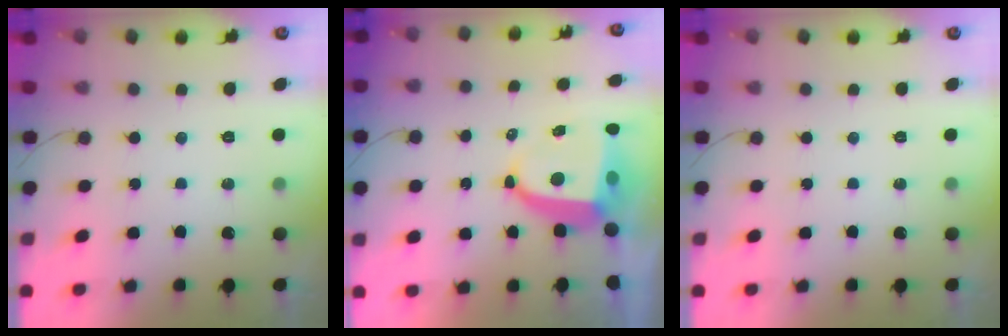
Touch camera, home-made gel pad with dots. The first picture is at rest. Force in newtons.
{"total": 8.8, "press": 8.8, "slide": 1.0}
{"total": 0.0}